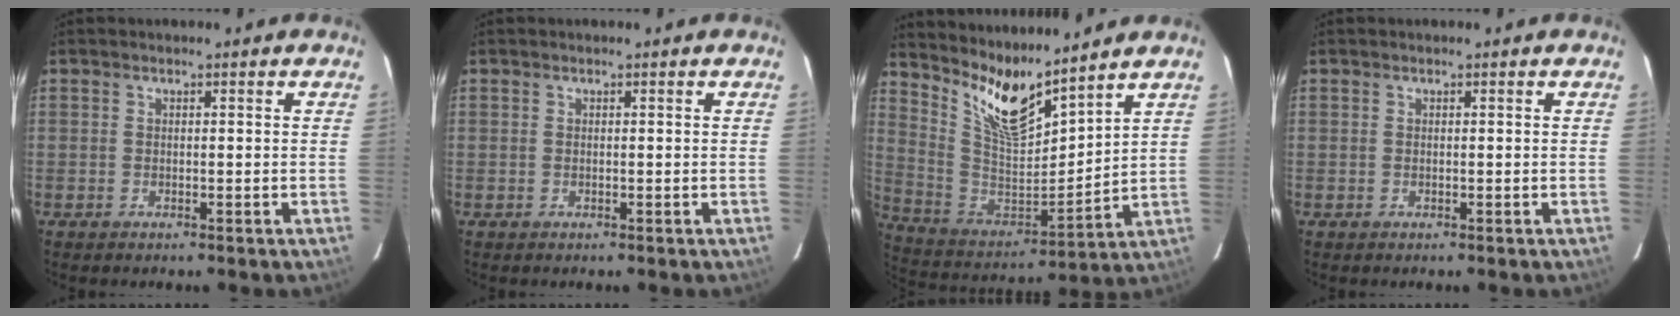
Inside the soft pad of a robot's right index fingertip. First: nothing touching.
{"total": 0.0}
{"total": 13.5, "force": [11.1, 2.2, 7.3], "torque": [-0.139, -0.026, 0.218]}
{"total": 0.0}